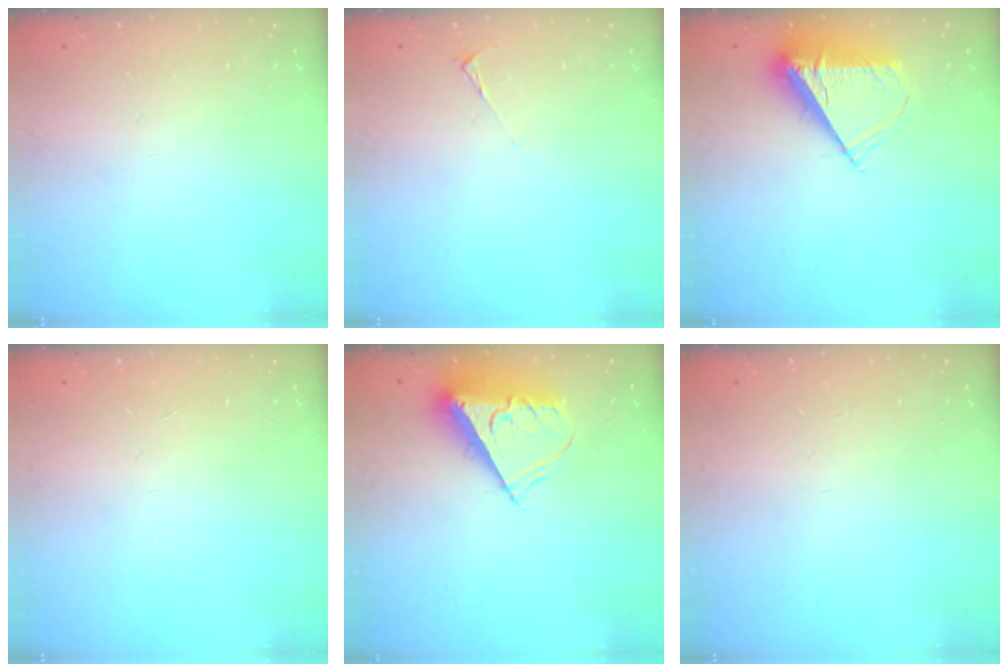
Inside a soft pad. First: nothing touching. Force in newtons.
{"total": 2.1, "press": 2.0, "slide": 0.4}
{"total": 7.3, "press": 7.2, "slide": 1.0}
{"total": 0.0}
{"total": 9.4, "press": 9.4, "slide": 0.6}
{"total": 0.0}